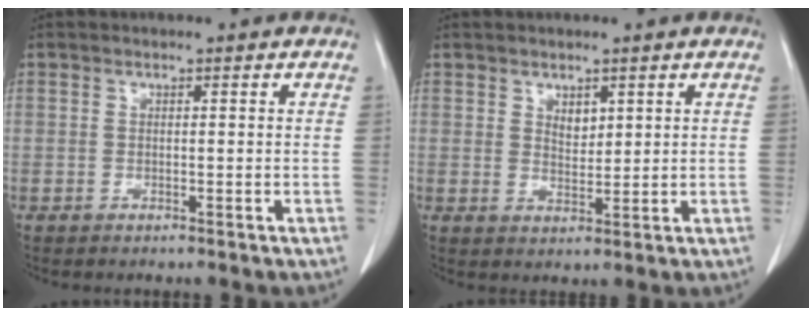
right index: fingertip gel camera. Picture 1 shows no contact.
{"total": 2.4, "force": [1.3, 1.3, 1.5], "torque": [-0.025, -0.003, 0.027]}